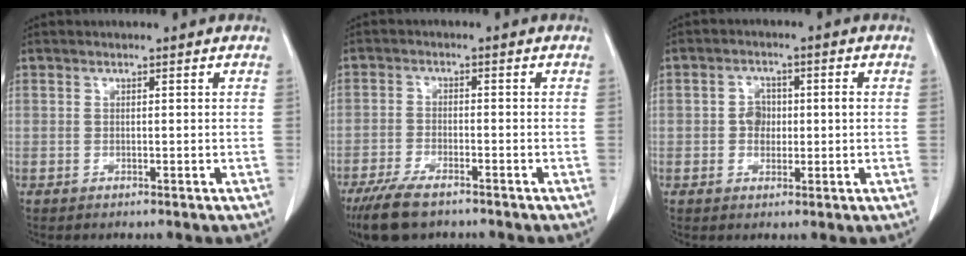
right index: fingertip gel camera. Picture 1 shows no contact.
{"total": 7.5, "force": [-5.7, 2.1, 4.4], "torque": [-0.084, -0.016, -0.099]}
{"total": 3.5, "force": [0.0, 2.7, 2.2], "torque": [-0.034, 0.010, 0.000]}